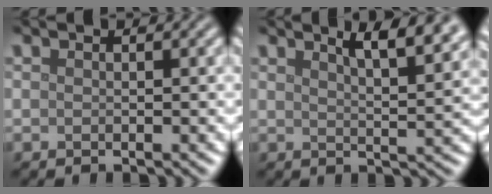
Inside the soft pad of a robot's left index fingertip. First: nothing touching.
{"total": 6.5, "force": [4.2, 2.0, 4.6], "torque": [-0.033, 0.027, 0.037]}